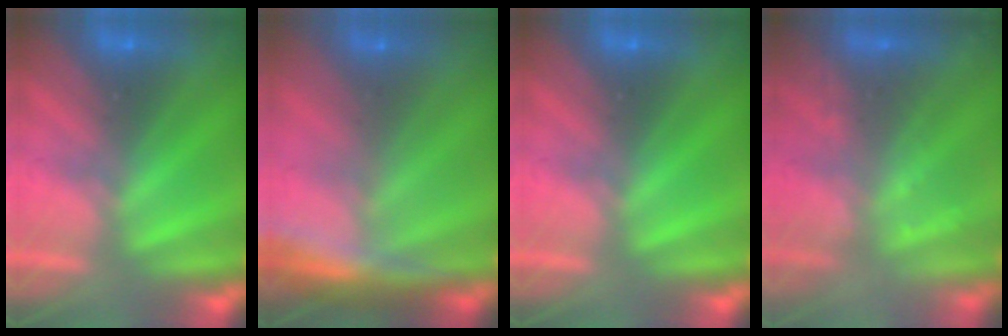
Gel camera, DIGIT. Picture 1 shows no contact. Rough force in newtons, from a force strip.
{"total": 5.9}
{"total": 0.0}
{"total": 2.2}